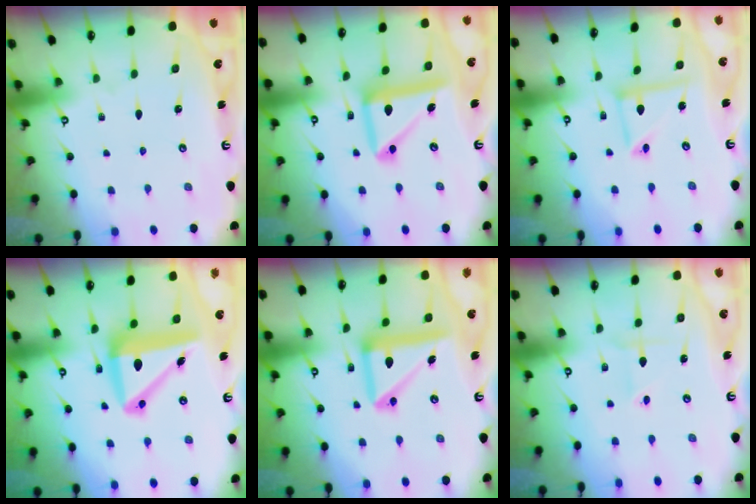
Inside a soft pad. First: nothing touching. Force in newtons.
{"total": 16.5, "press": 16.5, "slide": 1.4}
{"total": 7.4, "press": 7.4, "slide": 0.6}
{"total": 13.0, "press": 12.7, "slide": 2.7}
{"total": 14.4, "press": 14.2, "slide": 2.3}
{"total": 2.1, "press": 1.8, "slide": 1.1}